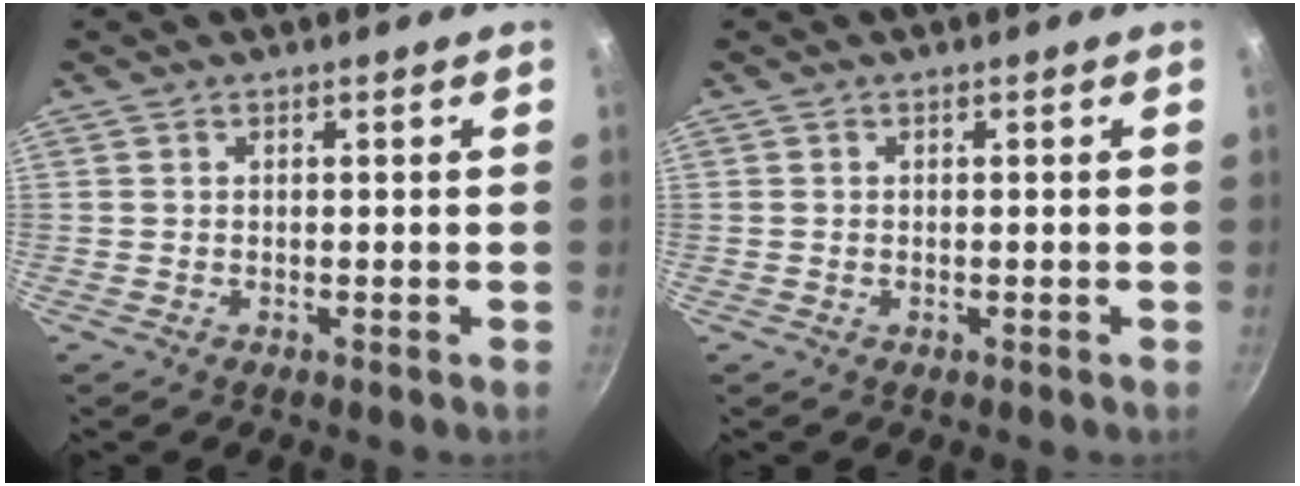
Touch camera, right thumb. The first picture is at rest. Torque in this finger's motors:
{"motor_torque": [0.28, 0.19, 0.40, -0.25, 0.04]}